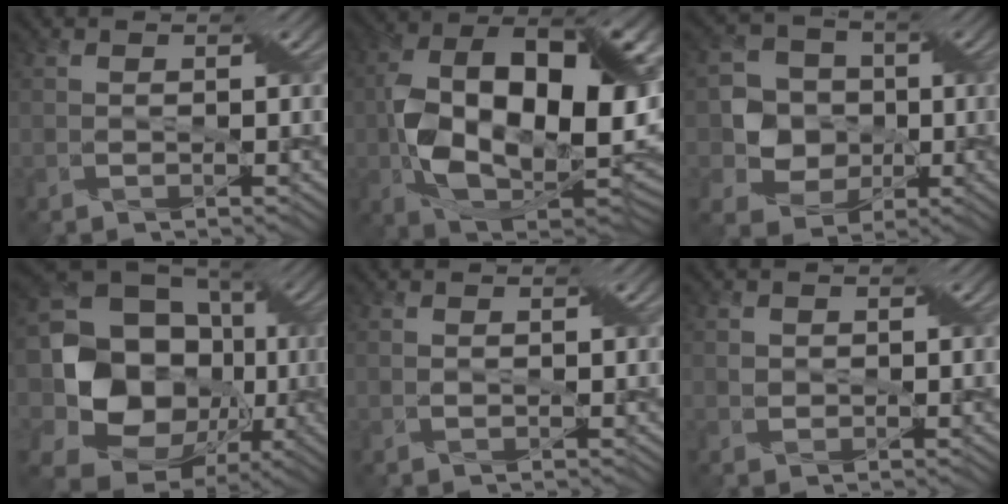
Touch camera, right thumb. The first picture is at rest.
{"total": 18.0, "force": [0.6, 11.0, 14.3], "torque": [-0.262, -0.021, 0.022]}
{"total": 6.2, "force": [-0.3, 5.9, 1.9], "torque": [-0.049, 0.001, -0.015]}
{"total": 21.1, "force": [-0.7, 17.9, 11.2], "torque": [-0.228, -0.021, -0.021]}
{"total": 0.5, "force": [0.3, -0.1, -0.5], "torque": [0.006, 0.001, 0.004]}
{"total": 1.1, "force": [0.4, 1.0, 0.0], "torque": [-0.007, 0.000, 0.005]}